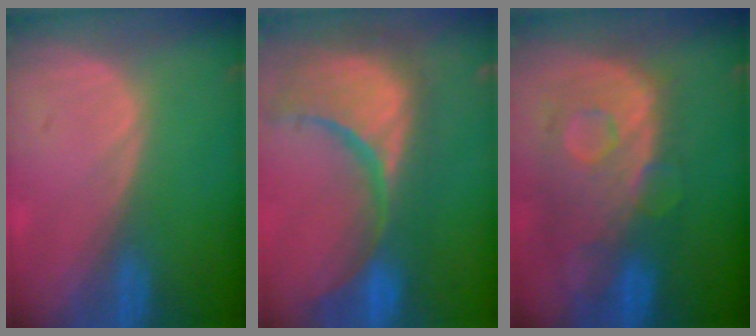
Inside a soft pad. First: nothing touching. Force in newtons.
{"total": 15.3, "press": 12.2, "slide": 9.3}
{"total": 11.2, "press": 9.7, "slide": 5.6}